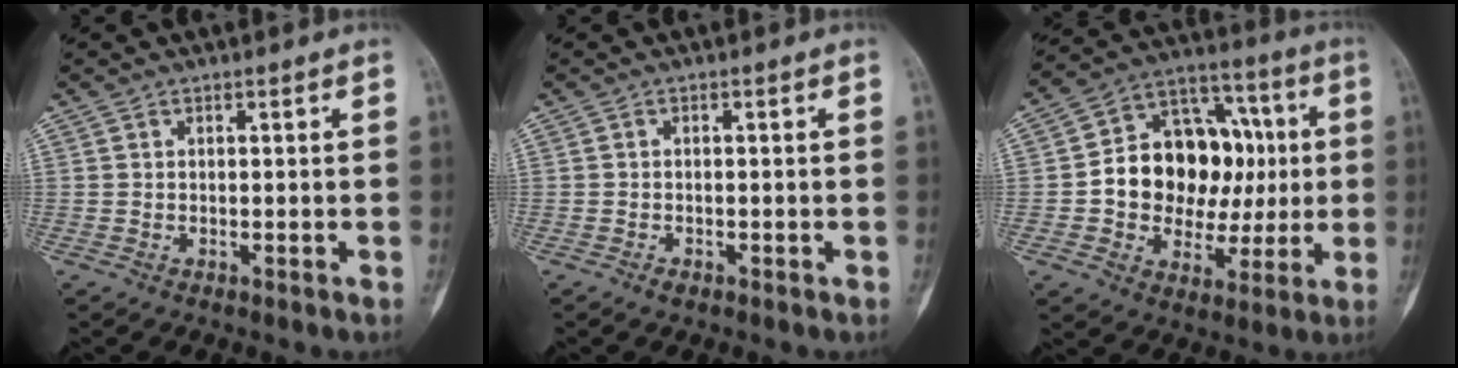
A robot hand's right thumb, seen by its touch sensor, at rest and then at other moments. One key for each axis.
{"total": 1.1, "fx": -0.7, "fy": 0.6, "fz": 0.5, "tx": -0.008, "ty": 0.002, "tz": -0.013}
{"total": 20.1, "fx": 0.8, "fy": 14.6, "fz": 13.8, "tx": -0.162, "ty": 0.038, "tz": 0.019}